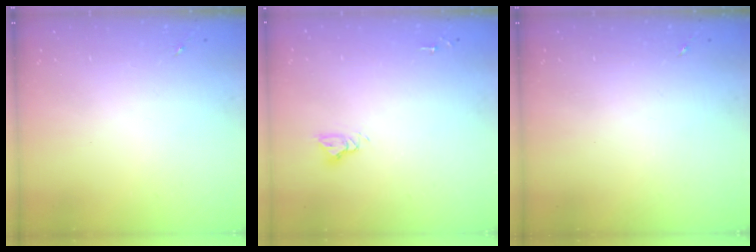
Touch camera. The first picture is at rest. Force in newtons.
{"total": 4.8, "press": 4.7, "slide": 0.4}
{"total": 0.0}